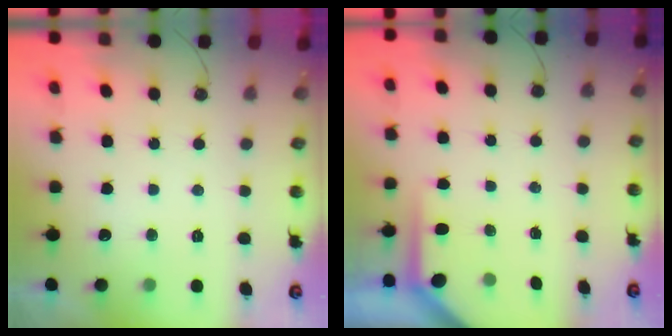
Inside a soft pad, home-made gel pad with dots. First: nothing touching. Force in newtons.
{"total": 4.0, "press": 4.0, "slide": 0.2}